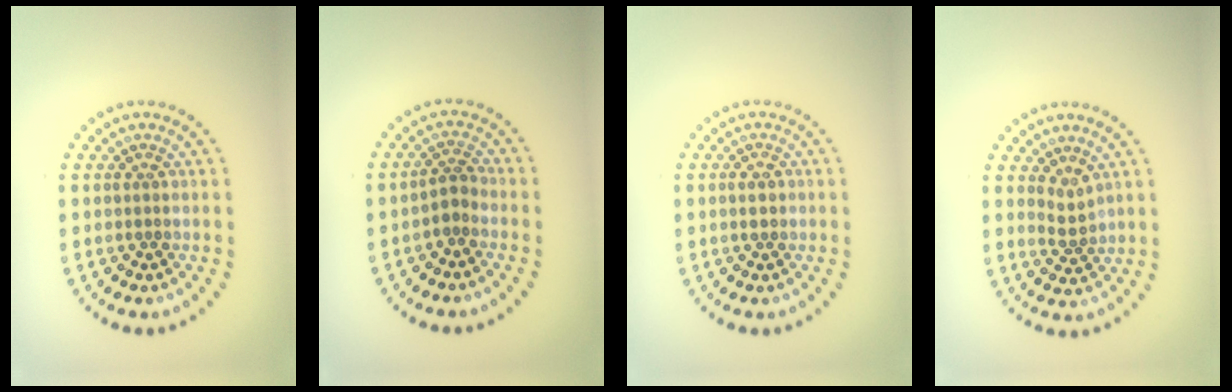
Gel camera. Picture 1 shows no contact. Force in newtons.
{"total": 1.6, "press": 1.2, "slide": 1.0}
{"total": 0.8, "press": 0.8, "slide": 0.0}
{"total": 1.5, "press": 1.0, "slide": 1.2}